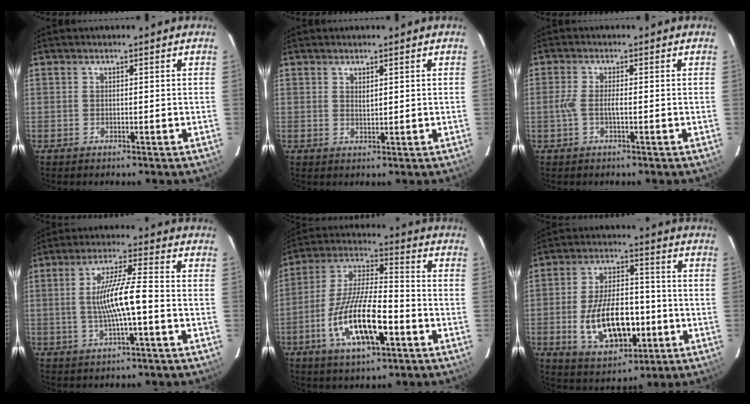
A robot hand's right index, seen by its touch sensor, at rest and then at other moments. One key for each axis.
{"total": 1.3, "fx": 0.7, "fy": 0.5, "fz": 1.0, "tx": -0.015, "ty": 0.001, "tz": 0.013}
{"total": 3.1, "fx": -0.7, "fy": 0.5, "fz": 2.9, "tx": -0.060, "ty": 0.001, "tz": -0.014}
{"total": 9.3, "fx": -1.6, "fy": 0.6, "fz": 9.1, "tx": -0.172, "ty": 0.002, "tz": -0.024}
{"total": 16.6, "fx": -6.4, "fy": 5.3, "fz": 14.3, "tx": -0.290, "ty": -0.009, "tz": -0.115}
{"total": 15.5, "fx": -3.9, "fy": 8.2, "fz": 12.5, "tx": -0.243, "ty": 0.004, "tz": -0.042}